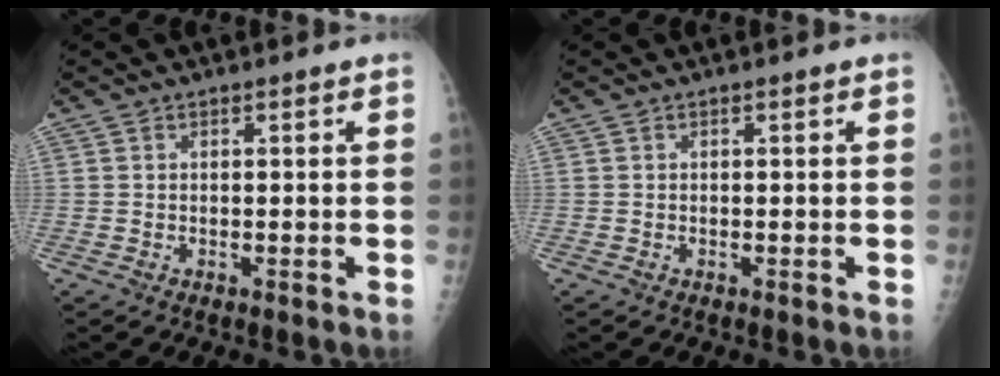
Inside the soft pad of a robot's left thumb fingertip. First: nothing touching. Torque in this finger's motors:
{"motor_torque": [0.00, 0.01, 0.00, 0.00, 0.00]}